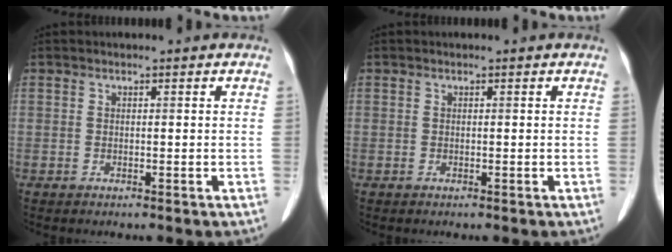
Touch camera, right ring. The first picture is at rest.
{"total": 0.0}